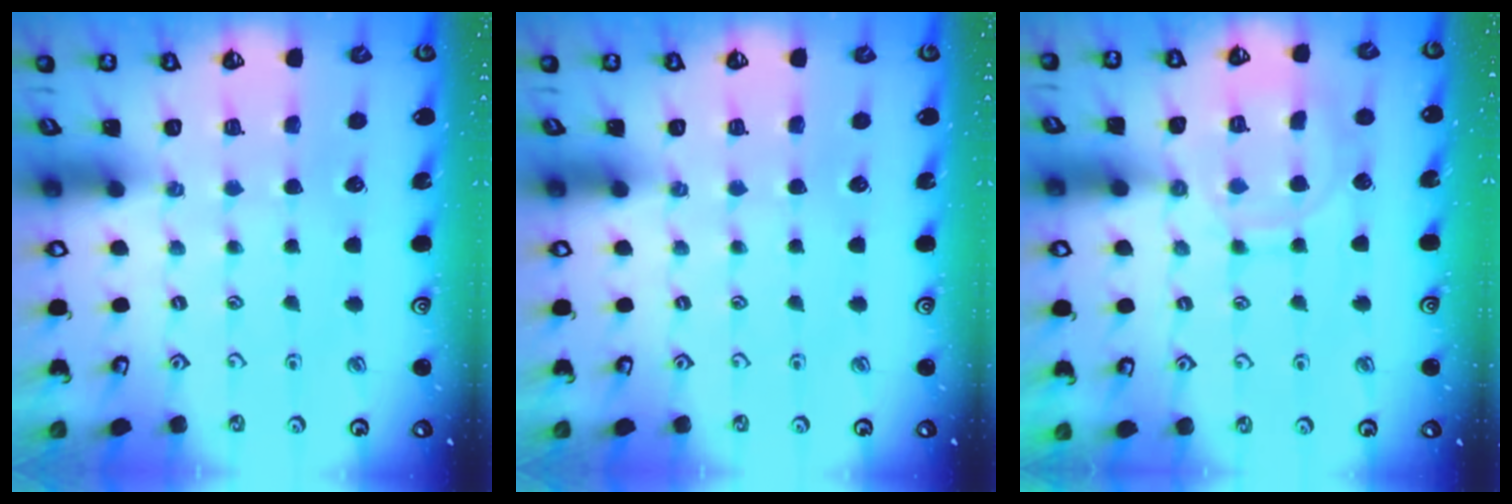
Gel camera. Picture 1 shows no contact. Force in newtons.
{"total": 0.0}
{"total": 10.5, "press": 10.5, "slide": 0.7}